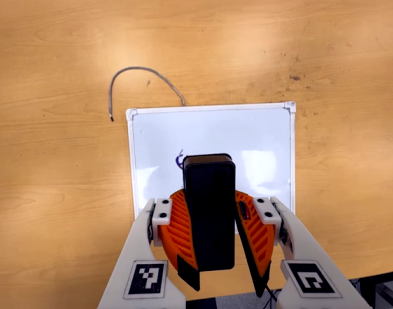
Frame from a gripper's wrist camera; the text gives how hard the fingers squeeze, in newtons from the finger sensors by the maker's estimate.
{"total": 10.6, "left": 10.7, "right": 10.5}